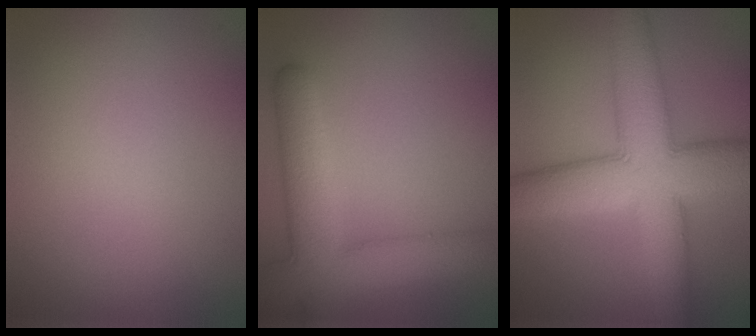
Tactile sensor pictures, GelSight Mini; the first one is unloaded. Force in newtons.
{"total": 7.5, "press": 7.4, "slide": 0.7}
{"total": 10.8, "press": 10.8, "slide": 0.3}